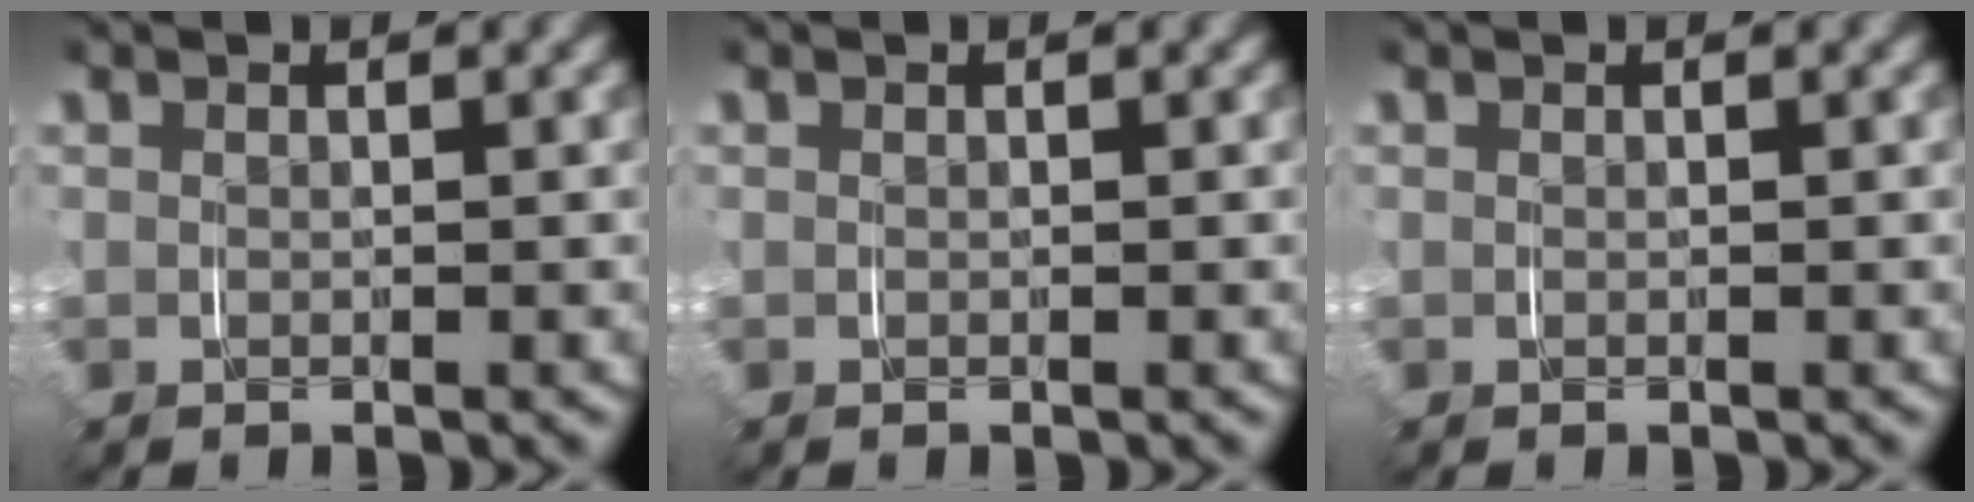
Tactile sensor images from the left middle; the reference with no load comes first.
{"total": 0.0}
{"total": 0.0}